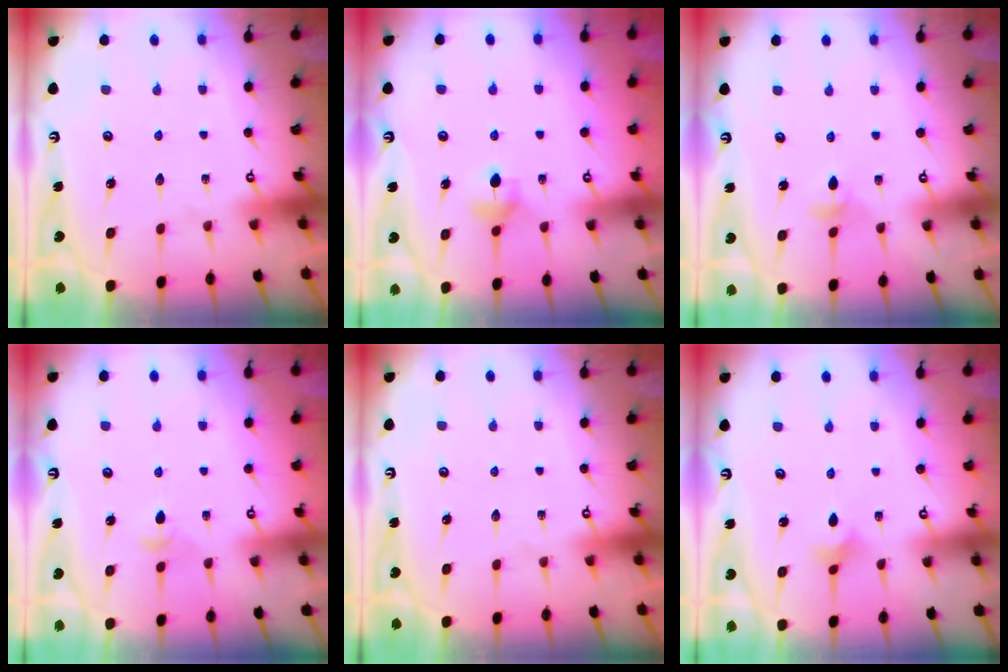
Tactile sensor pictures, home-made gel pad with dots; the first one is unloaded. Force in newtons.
{"total": 5.2, "press": 5.1, "slide": 0.7}
{"total": 3.2, "press": 3.2, "slide": 0.4}
{"total": 3.3, "press": 3.2, "slide": 0.7}
{"total": 0.0}
{"total": 1.8, "press": 1.7, "slide": 0.5}